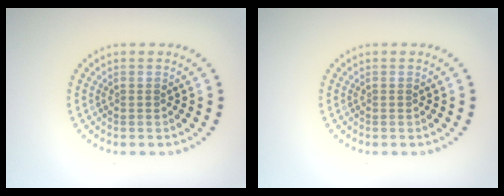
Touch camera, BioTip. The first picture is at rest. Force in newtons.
{"total": 0.0}